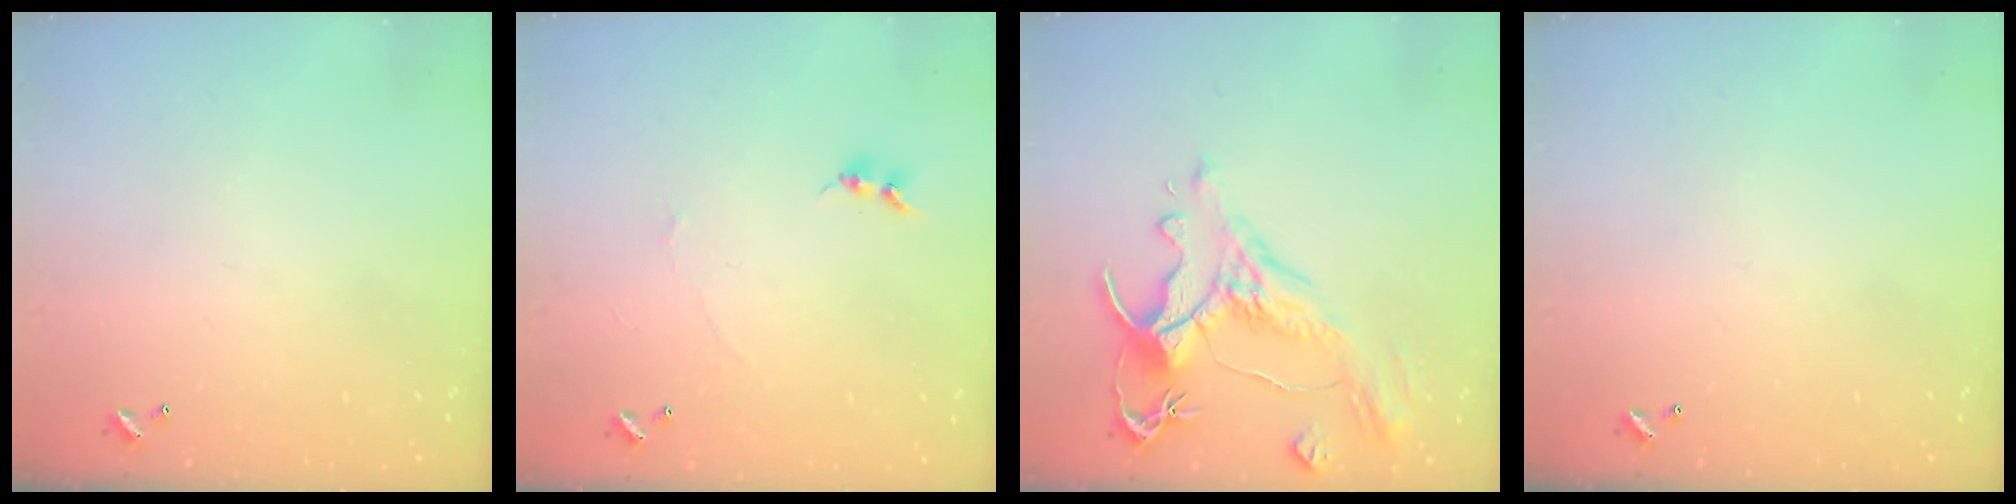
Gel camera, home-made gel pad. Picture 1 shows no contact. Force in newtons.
{"total": 0.6, "press": 0.3, "slide": 0.5}
{"total": 1.6, "press": 0.7, "slide": 1.4}
{"total": 0.0}